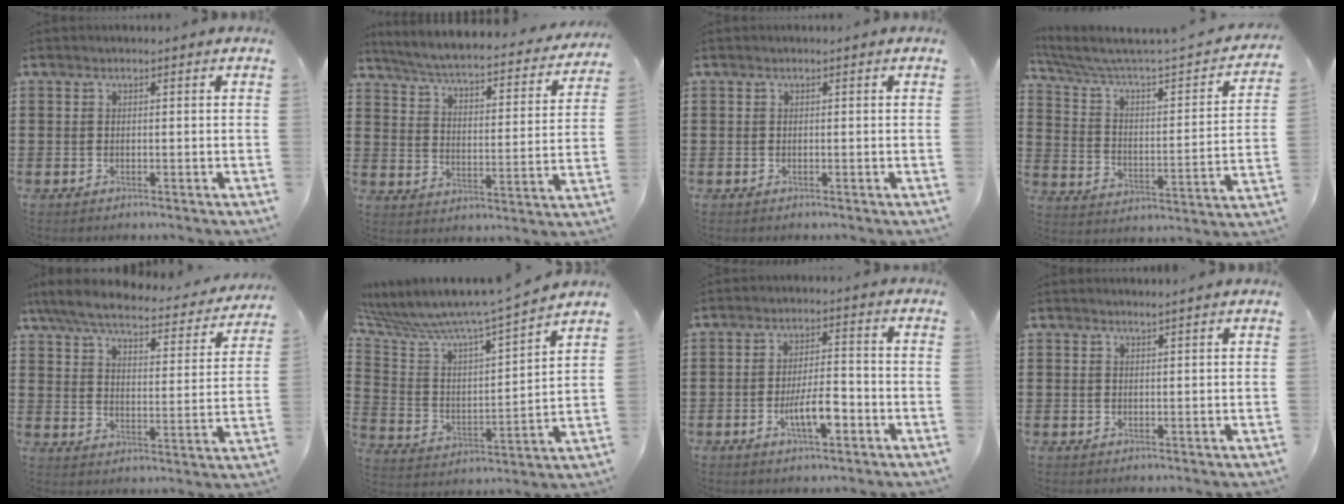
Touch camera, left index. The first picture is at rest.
{"total": 4.6, "force": [4.3, -0.1, 1.6], "torque": [-0.053, -0.036, 0.065]}
{"total": 0.0}
{"total": 4.0, "force": [3.1, 0.6, 2.5], "torque": [-0.068, -0.038, 0.041]}
{"total": 6.1, "force": [5.4, 0.8, 2.8], "torque": [-0.079, -0.031, 0.090]}
{"total": 7.5, "force": [7.0, 0.0, 2.6], "torque": [-0.088, -0.067, 0.109]}
{"total": 6.8, "force": [-2.6, 2.2, 5.9], "torque": [-0.117, 0.000, -0.049]}
{"total": 1.0, "force": [0.9, -0.2, 0.2], "torque": [-0.005, -0.003, 0.018]}